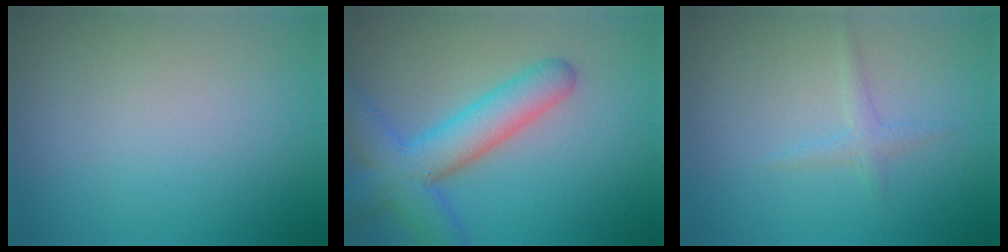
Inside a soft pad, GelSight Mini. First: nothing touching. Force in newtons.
{"total": 7.0, "press": 7.0, "slide": 0.3}
{"total": 1.2, "press": 1.2, "slide": 0.1}